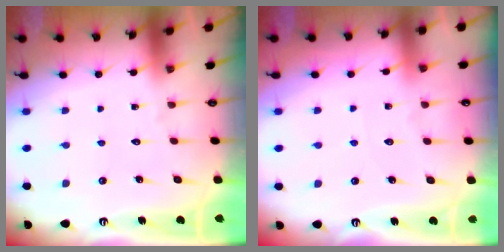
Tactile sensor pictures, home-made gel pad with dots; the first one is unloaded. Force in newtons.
{"total": 2.9, "press": 2.8, "slide": 0.5}